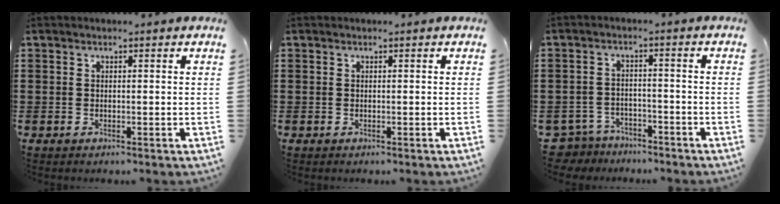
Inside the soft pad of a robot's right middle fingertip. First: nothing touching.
{"total": 0.0}
{"total": 4.1, "force": [-4.0, 0.9, 0.2], "torque": [-0.032, -0.008, -0.091]}